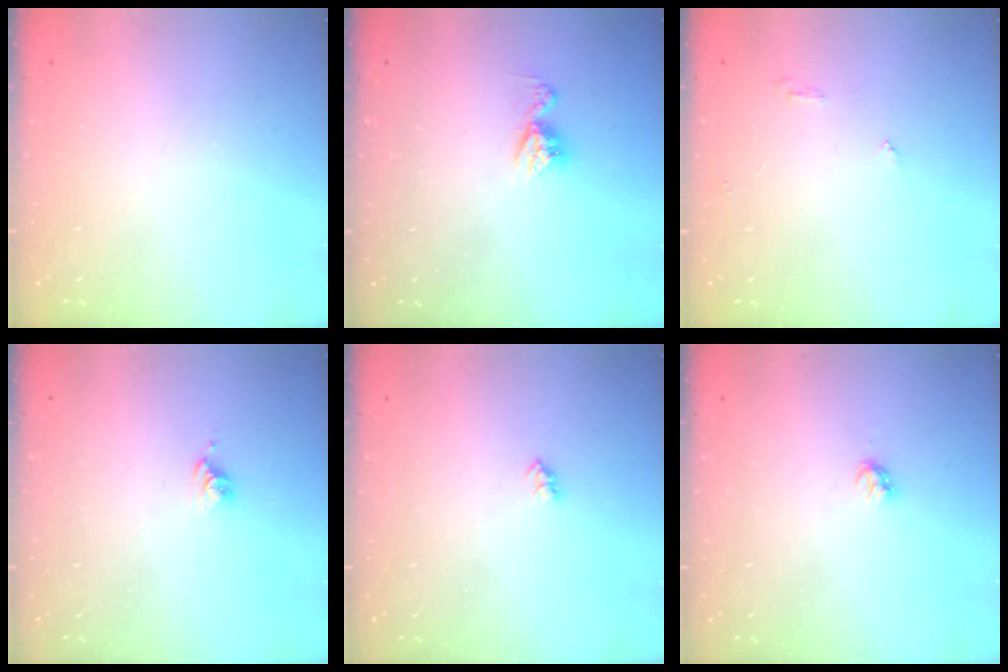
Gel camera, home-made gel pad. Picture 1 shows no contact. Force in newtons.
{"total": 8.5, "press": 8.5, "slide": 0.7}
{"total": 3.9, "press": 3.9, "slide": 0.4}
{"total": 3.8, "press": 3.8, "slide": 0.5}
{"total": 2.3, "press": 2.2, "slide": 0.4}
{"total": 2.4, "press": 2.4, "slide": 0.3}